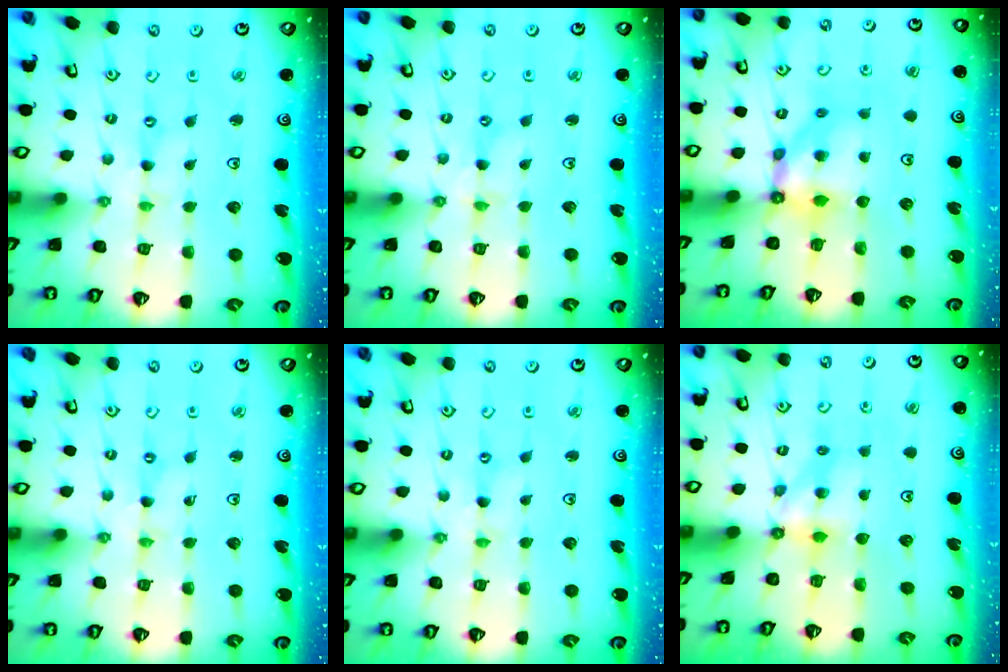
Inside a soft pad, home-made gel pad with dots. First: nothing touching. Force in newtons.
{"total": 1.7, "press": 1.6, "slide": 0.3}
{"total": 6.3, "press": 6.3, "slide": 0.3}
{"total": 0.0}
{"total": 0.5, "press": 0.5, "slide": 0.1}
{"total": 5.5, "press": 5.5, "slide": 0.1}